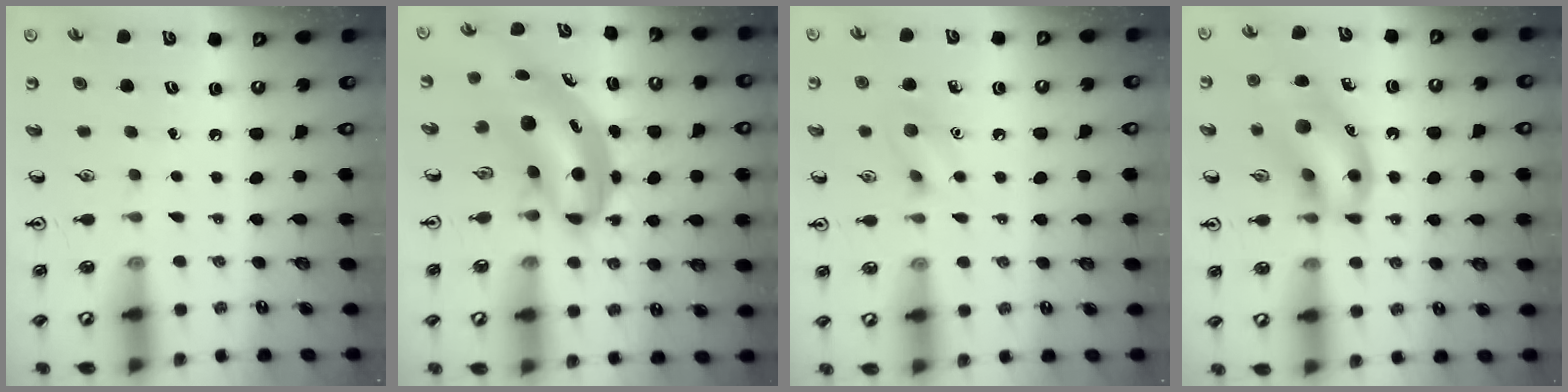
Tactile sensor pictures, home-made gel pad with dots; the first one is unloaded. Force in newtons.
{"total": 7.3, "press": 7.1, "slide": 1.9}
{"total": 7.5, "press": 7.3, "slide": 1.5}
{"total": 14.7, "press": 14.6, "slide": 2.0}